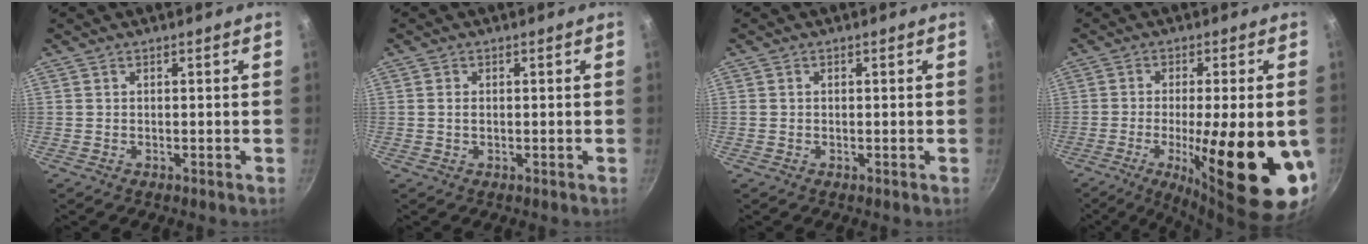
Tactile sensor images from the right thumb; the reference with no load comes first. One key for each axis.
{"total": 1.2, "fx": 0.1, "fy": 0.9, "fz": 0.9, "tx": -0.016, "ty": 0.002, "tz": 0.001}
{"total": 0.6, "fx": 0.1, "fy": 0.6, "fz": 0.3, "tx": -0.005, "ty": 0.003, "tz": 0.000}
{"total": 23.5, "fx": -5.3, "fy": 6.4, "fz": 22.0, "tx": -0.302, "ty": -0.013, "tz": -0.067}